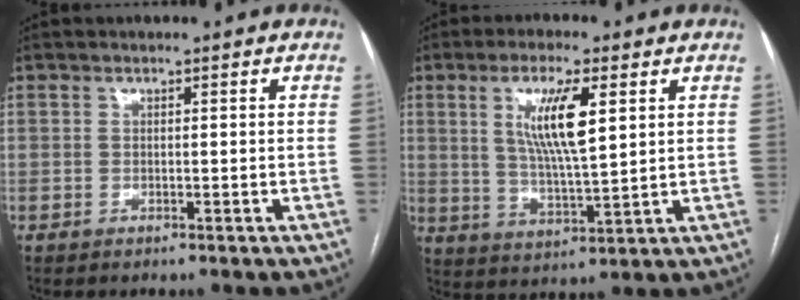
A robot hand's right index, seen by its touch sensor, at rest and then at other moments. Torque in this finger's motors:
{"motor_torque": [0.64, 0.40, 0.32, 0.17]}